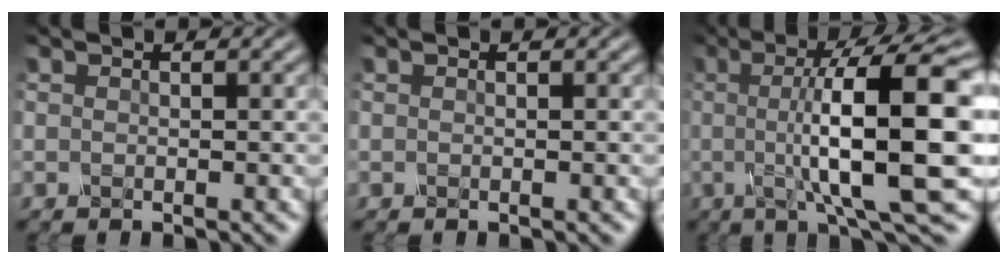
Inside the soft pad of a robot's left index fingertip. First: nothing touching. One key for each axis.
{"total": 0.0}
{"total": 13.7, "fx": 0.4, "fy": 3.0, "fz": 13.4, "tx": -0.169, "ty": 0.014, "tz": 0.006}